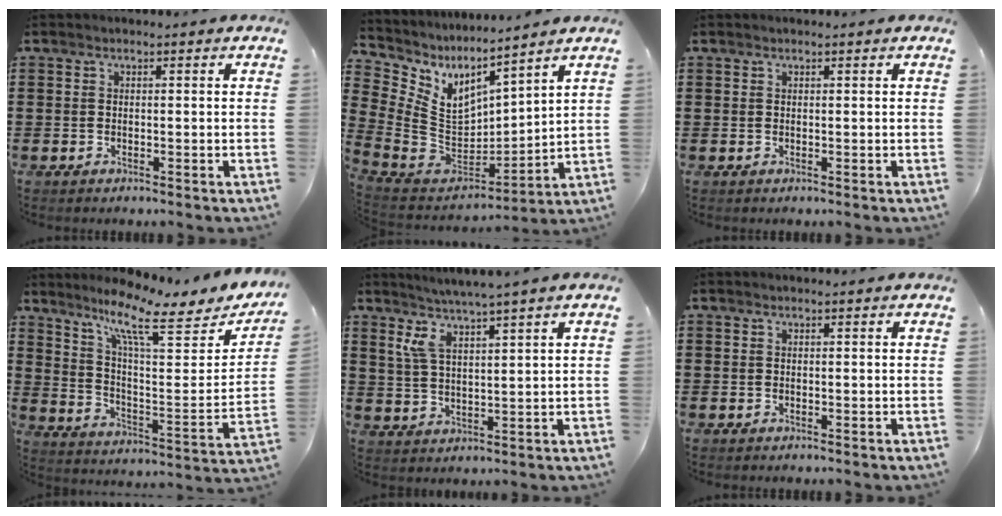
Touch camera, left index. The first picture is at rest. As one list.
[{"total": 6.4, "force": [3.5, 3.9, 3.6], "torque": [-0.107, -0.046, 0.063]}, {"total": 0.0}, {"total": 10.5, "force": [7.9, 1.4, 6.7], "torque": [-0.143, -0.050, 0.129]}, {"total": 4.8, "force": [3.4, 0.2, 3.4], "torque": [-0.076, -0.009, 0.059]}, {"total": 0.0}]